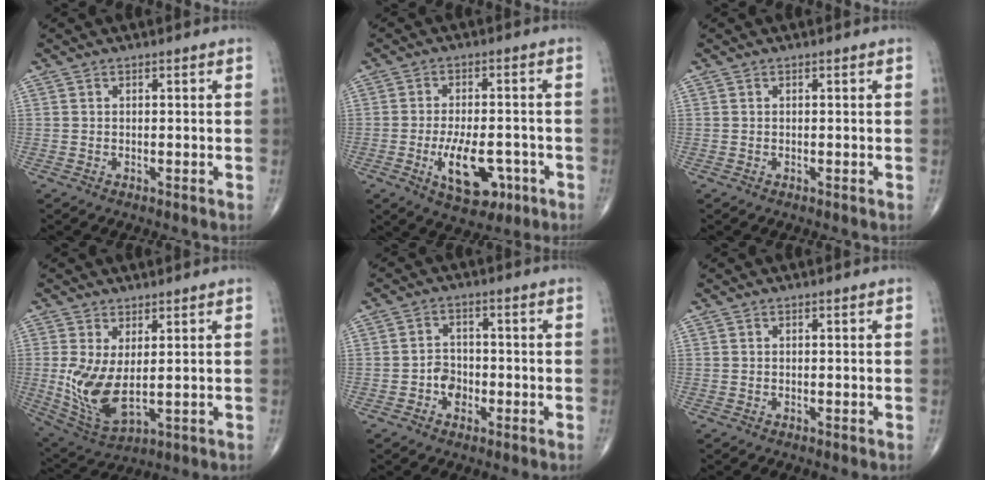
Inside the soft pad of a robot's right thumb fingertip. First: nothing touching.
{"total": 10.3, "force": [-3.7, 5.2, 8.1], "torque": [-0.121, 0.009, -0.049]}
{"total": 0.0}
{"total": 10.3, "force": [0.5, 4.8, 9.1], "torque": [-0.186, -0.020, 0.029]}
{"total": 4.1, "force": [-1.4, 3.3, 2.0], "torque": [-0.012, 0.014, -0.030]}
{"total": 0.0}